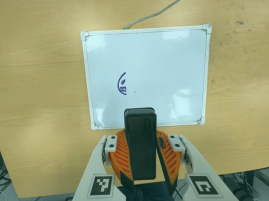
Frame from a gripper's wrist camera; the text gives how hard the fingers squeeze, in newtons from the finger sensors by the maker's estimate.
{"total": 11.1, "left": 10.5, "right": 11.7}